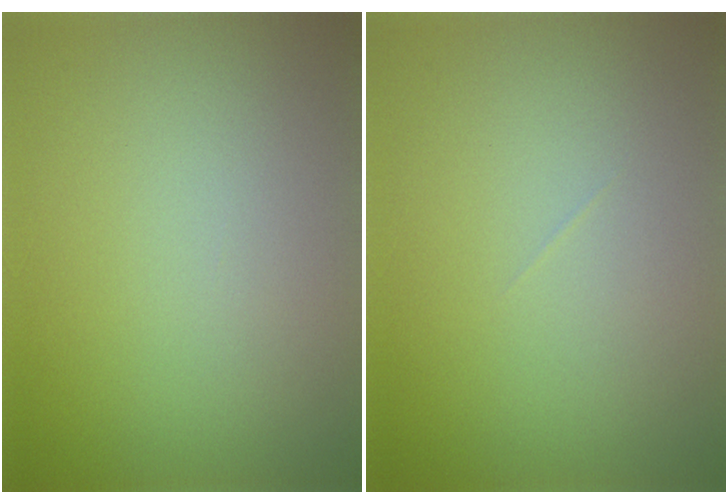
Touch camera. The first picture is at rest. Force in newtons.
{"total": 0.0}